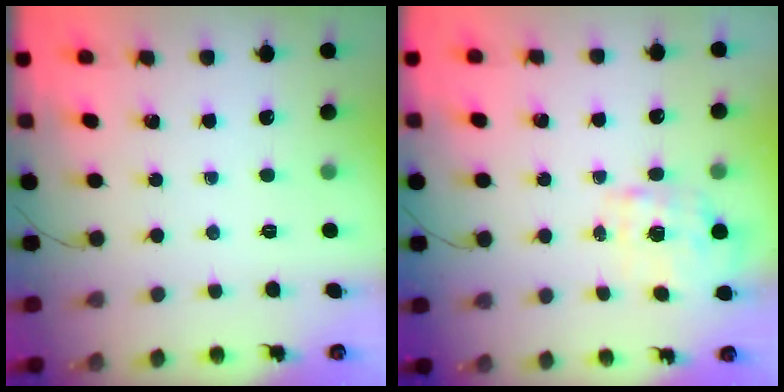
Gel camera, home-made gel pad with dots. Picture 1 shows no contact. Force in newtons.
{"total": 1.9, "press": 1.8, "slide": 0.5}